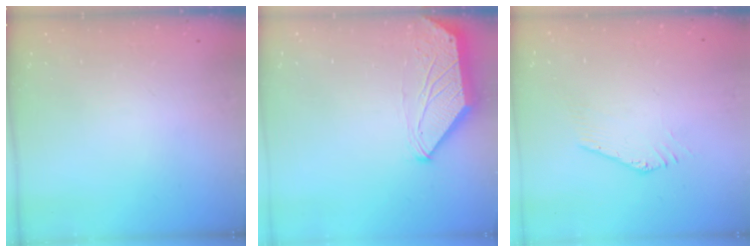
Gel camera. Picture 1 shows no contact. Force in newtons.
{"total": 0.0}
{"total": 1.5, "press": 1.5, "slide": 0.4}